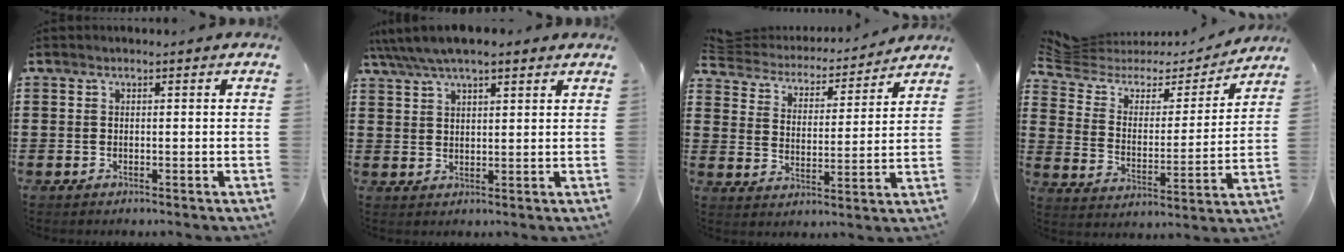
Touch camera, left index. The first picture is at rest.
{"total": 4.8, "force": [3.9, 1.2, 2.5], "torque": [-0.060, -0.002, 0.069]}
{"total": 3.6, "force": [3.5, 0.6, 0.2], "torque": [-0.030, -0.028, 0.053]}
{"total": 5.4, "force": [4.3, 2.6, 2.2], "torque": [-0.072, -0.021, 0.069]}